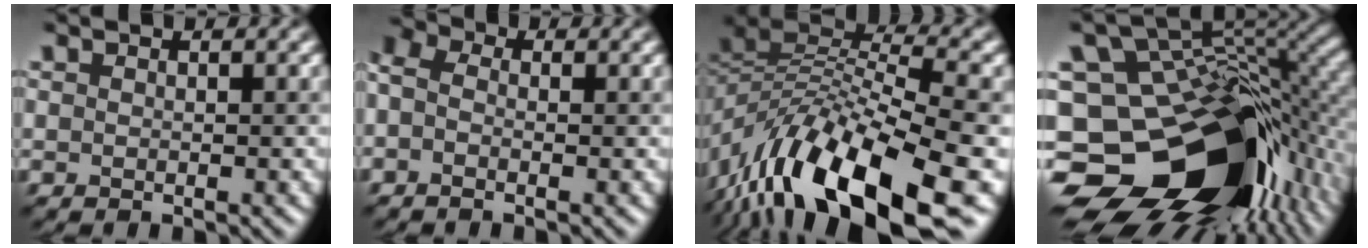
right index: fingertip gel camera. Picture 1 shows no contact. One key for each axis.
{"total": 4.4, "fx": 0.2, "fy": 3.3, "fz": 2.8, "tx": -0.063, "ty": 0.023, "tz": -0.035}
{"total": 13.8, "fx": -7.1, "fy": 4.8, "fz": 10.8, "tx": -0.199, "ty": 0.021, "tz": -0.117}
{"total": 18.9, "fx": -8.2, "fy": 12.2, "fz": 11.9, "tx": -0.215, "ty": 0.001, "tz": -0.114}